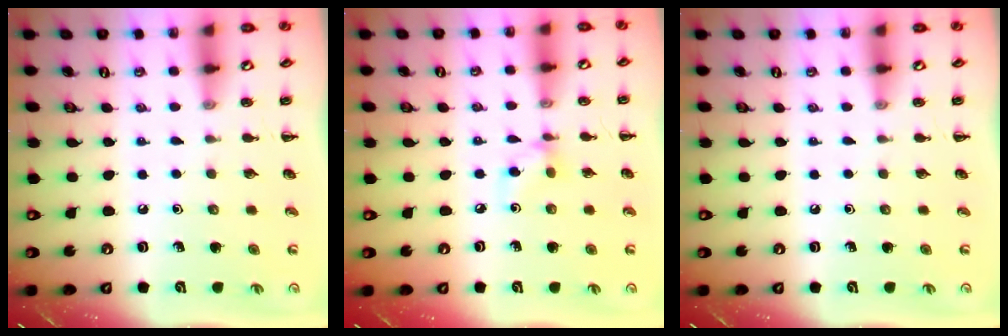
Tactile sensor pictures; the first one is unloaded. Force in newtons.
{"total": 4.5, "press": 4.4, "slide": 0.8}
{"total": 0.0}